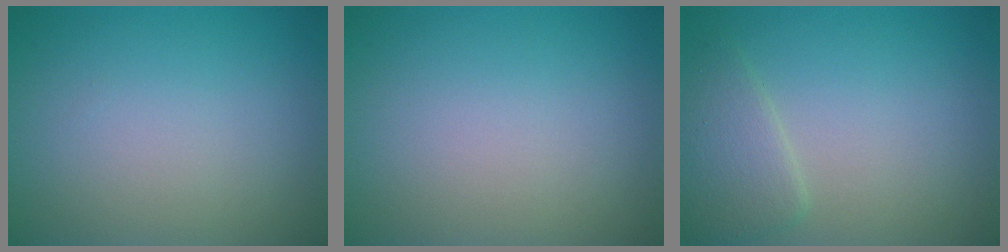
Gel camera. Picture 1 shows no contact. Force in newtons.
{"total": 0.0}
{"total": 2.7, "press": 2.7, "slide": 0.1}